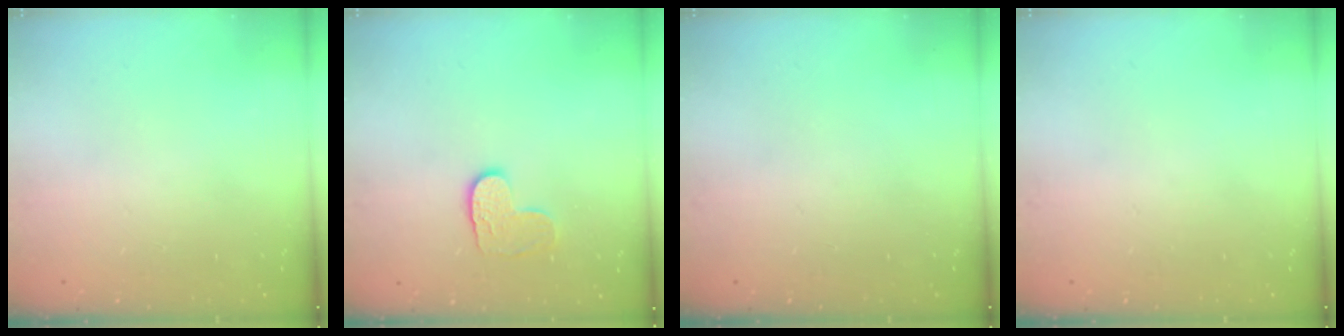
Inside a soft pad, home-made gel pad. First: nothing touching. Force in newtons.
{"total": 6.6, "press": 6.6, "slide": 0.3}
{"total": 0.0}
{"total": 0.0}